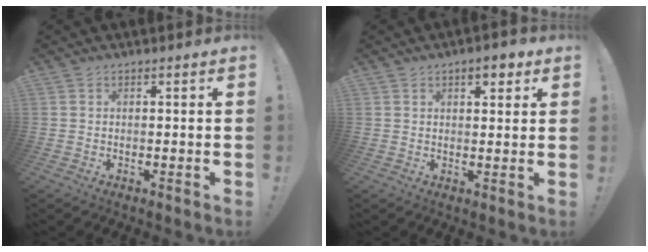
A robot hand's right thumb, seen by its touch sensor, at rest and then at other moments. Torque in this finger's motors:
{"motor_torque": [0.31, 0.51, 0.66, 0.36, 0.05]}